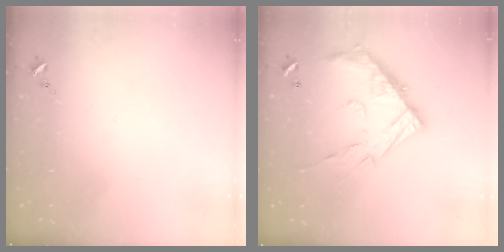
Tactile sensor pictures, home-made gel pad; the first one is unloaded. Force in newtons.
{"total": 17.4, "press": 17.3, "slide": 1.3}